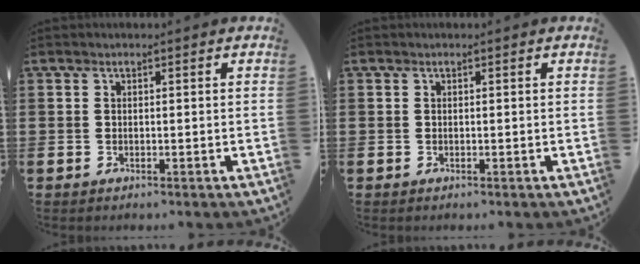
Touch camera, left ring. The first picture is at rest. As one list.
[{"total": 0.0}]